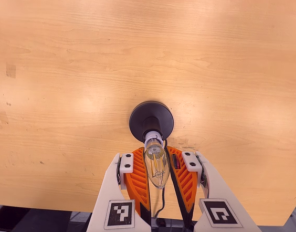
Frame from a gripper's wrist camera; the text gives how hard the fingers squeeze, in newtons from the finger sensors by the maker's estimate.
{"total": 13.7, "left": 13.5, "right": 14.0}